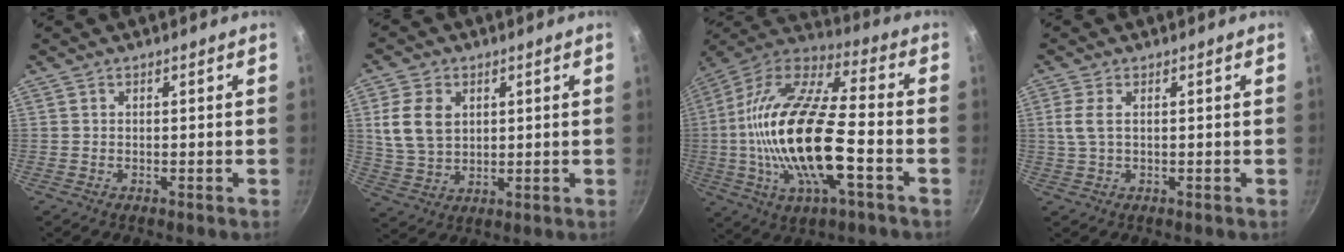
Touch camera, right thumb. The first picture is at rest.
{"total": 9.4, "force": [2.4, 6.9, 5.9], "torque": [-0.097, -0.011, 0.052]}
{"total": 25.3, "force": [-4.3, 9.3, 23.1], "torque": [-0.450, 0.023, -0.092]}
{"total": 3.5, "force": [0.7, 1.7, 3.0], "torque": [-0.070, 0.004, 0.014]}